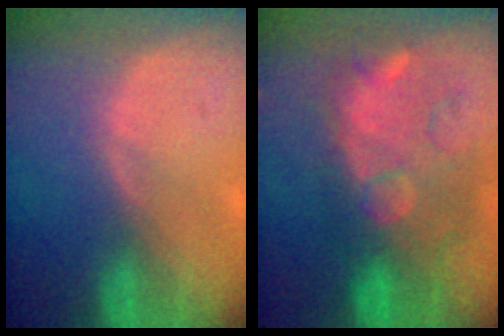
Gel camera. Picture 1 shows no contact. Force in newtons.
{"total": 11.7, "press": 10.7, "slide": 4.8}